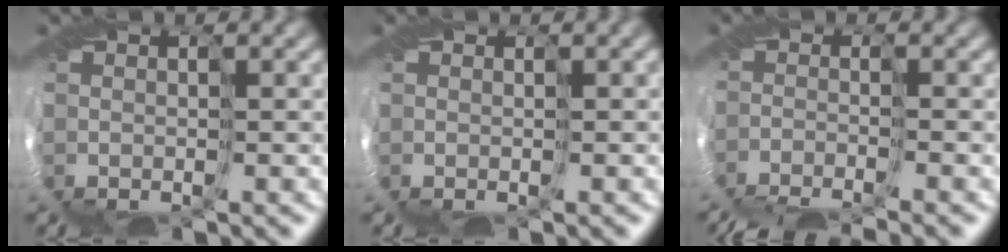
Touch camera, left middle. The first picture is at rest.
{"total": 0.0}
{"total": 7.8, "force": [-7.8, -0.4, 0.5], "torque": [-0.020, -0.028, -0.103]}